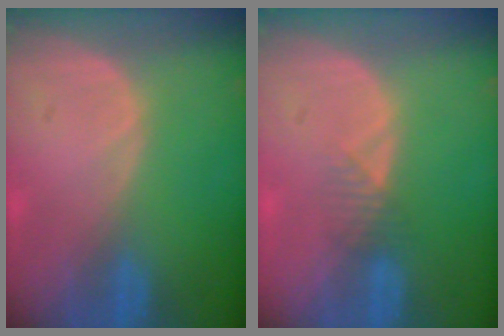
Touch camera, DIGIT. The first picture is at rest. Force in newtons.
{"total": 1.9, "press": 1.6, "slide": 1.0}